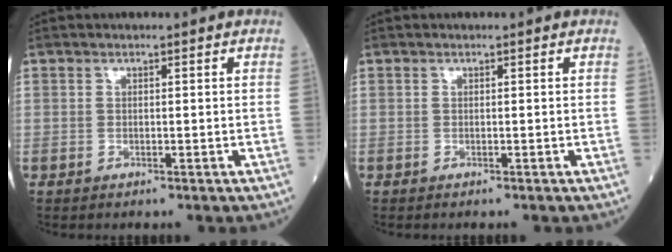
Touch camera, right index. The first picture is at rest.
{"total": 0.0}